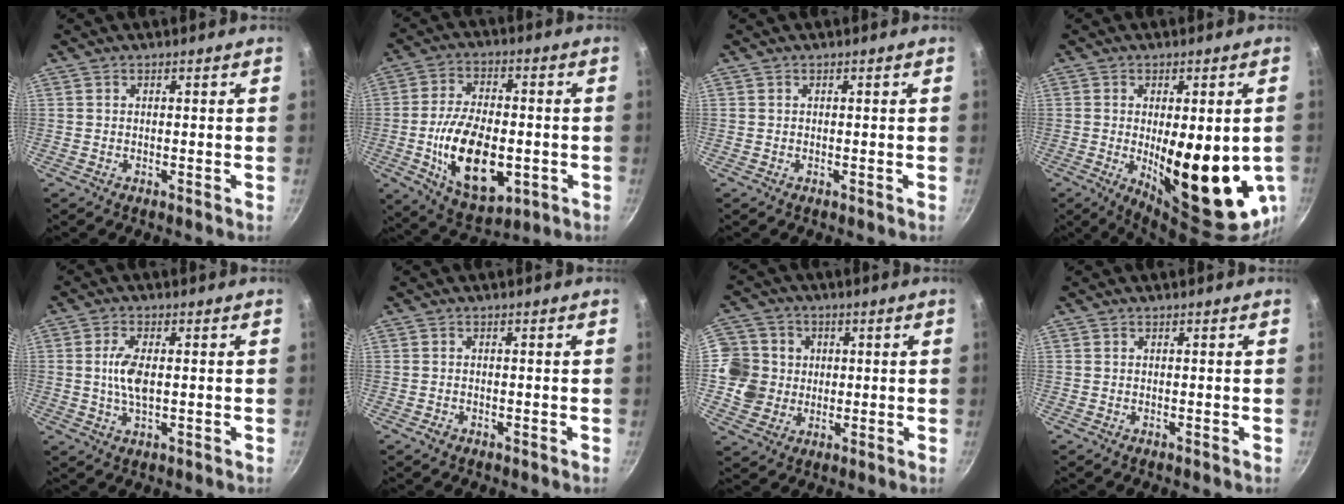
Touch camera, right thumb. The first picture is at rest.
{"total": 17.8, "force": [-3.6, 9.7, 14.4], "torque": [-0.237, 0.007, -0.051]}
{"total": 0.0}
{"total": 19.9, "force": [-2.5, 6.8, 18.5], "torque": [-0.235, -0.025, -0.022]}
{"total": 5.8, "force": [0.3, 2.6, 5.1], "torque": [-0.106, 0.001, 0.004]}
{"total": 1.1, "force": [-0.7, 0.7, 0.6], "torque": [-0.013, 0.002, -0.011]}
{"total": 10.0, "force": [0.8, 9.6, 2.7], "torque": [-0.011, 0.003, 0.006]}
{"total": 0.0}